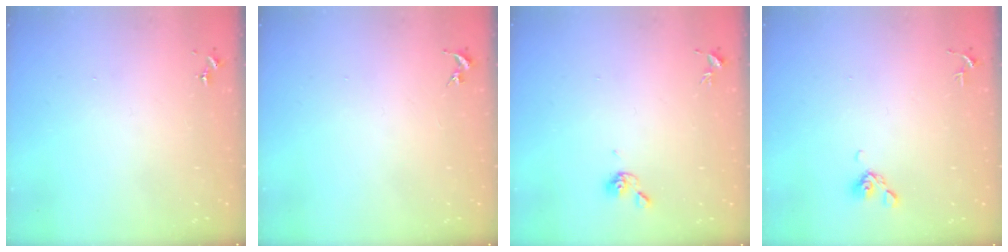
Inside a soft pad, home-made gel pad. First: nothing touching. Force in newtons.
{"total": 0.0}
{"total": 6.1, "press": 6.0, "slide": 1.2}
{"total": 6.5, "press": 6.0, "slide": 2.5}